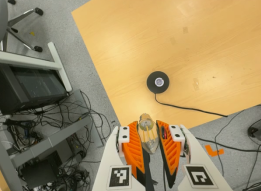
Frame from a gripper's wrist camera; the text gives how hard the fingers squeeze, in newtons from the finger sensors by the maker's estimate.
{"total": 22.1, "left": 25.2, "right": 18.9}